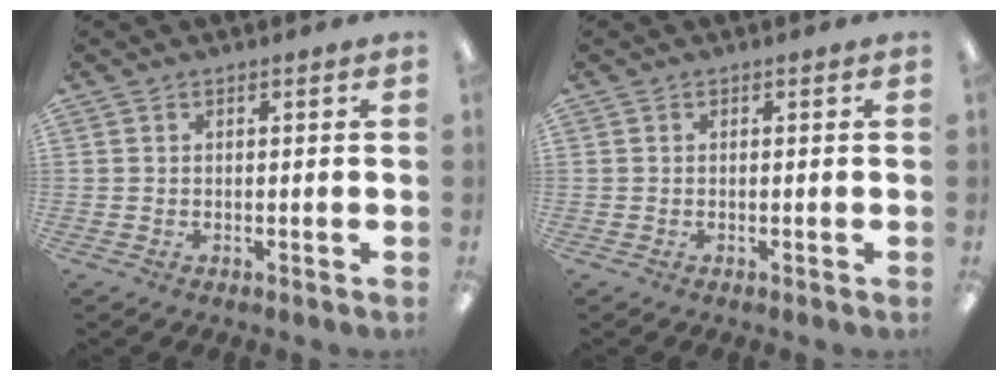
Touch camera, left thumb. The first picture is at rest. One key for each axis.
{"total": 0.0}